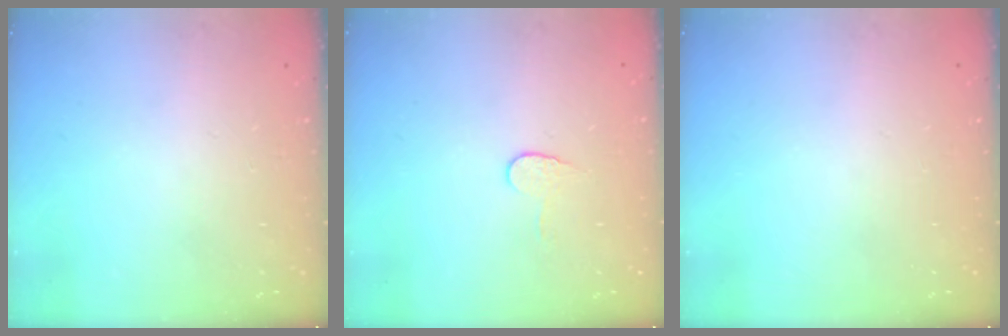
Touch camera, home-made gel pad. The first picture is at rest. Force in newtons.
{"total": 5.3, "press": 5.3, "slide": 0.5}
{"total": 0.0}